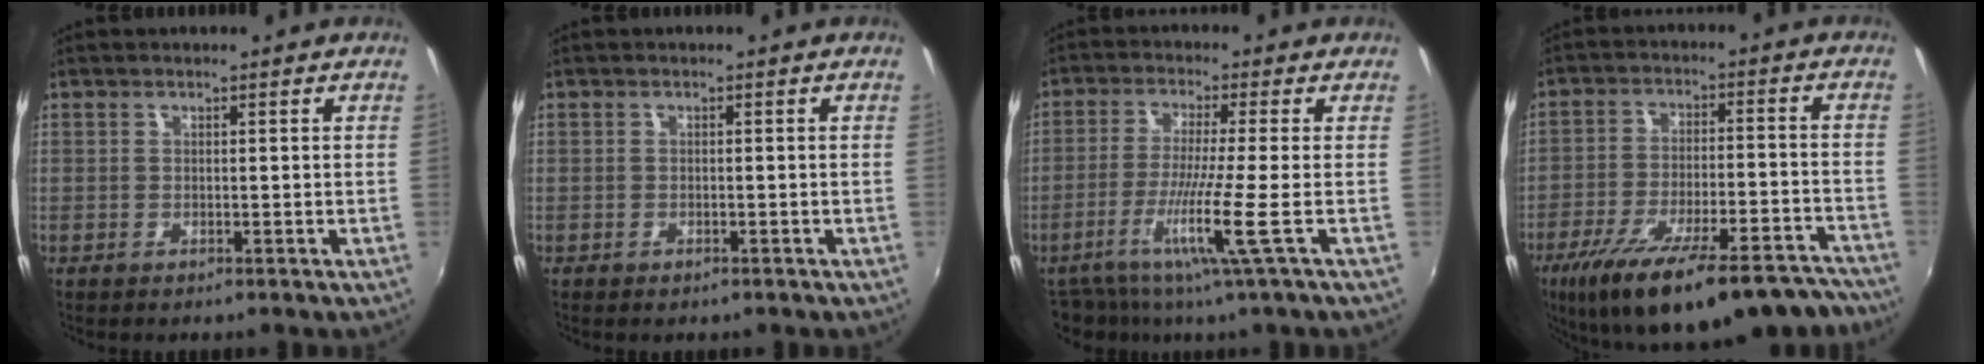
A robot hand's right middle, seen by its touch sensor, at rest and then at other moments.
{"total": 1.1, "force": [-0.8, 0.7, 0.4], "torque": [-0.010, -0.005, -0.013]}
{"total": 8.0, "force": [-3.4, -0.6, 7.3], "torque": [-0.158, -0.014, -0.062]}
{"total": 26.3, "force": [-20.5, 8.1, 14.4], "torque": [-0.242, -0.029, -0.287]}